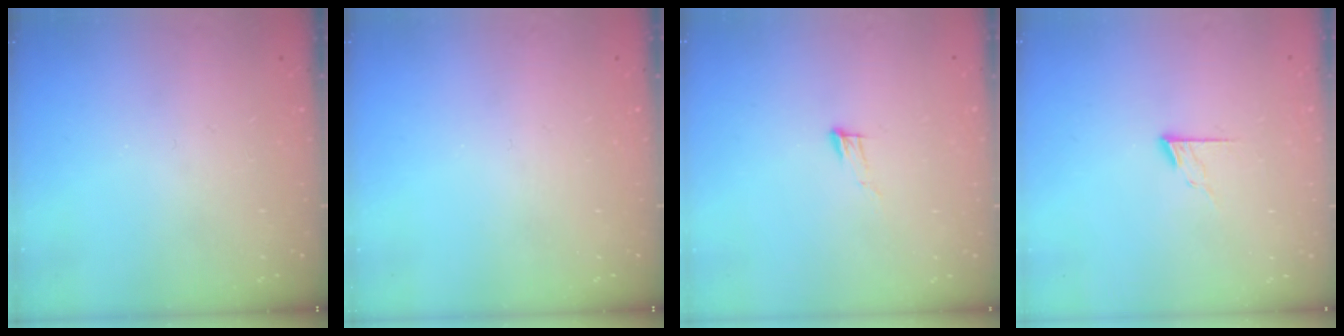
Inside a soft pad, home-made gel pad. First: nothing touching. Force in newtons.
{"total": 0.0}
{"total": 6.3, "press": 6.2, "slide": 1.0}
{"total": 5.7, "press": 5.7, "slide": 0.6}